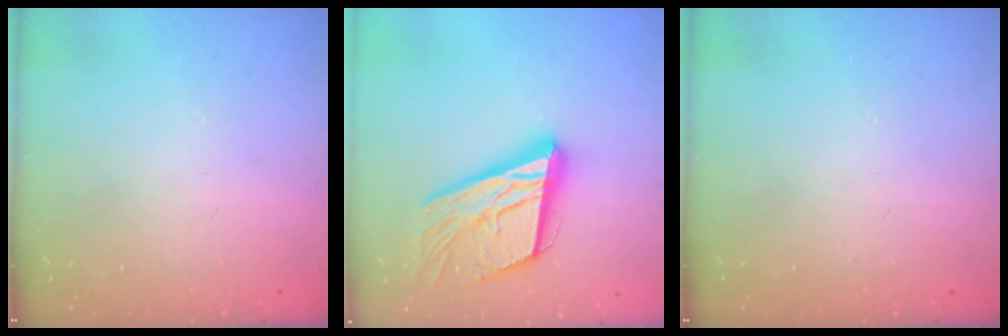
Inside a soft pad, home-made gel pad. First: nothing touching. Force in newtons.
{"total": 22.7, "press": 22.3, "slide": 4.0}
{"total": 0.0}